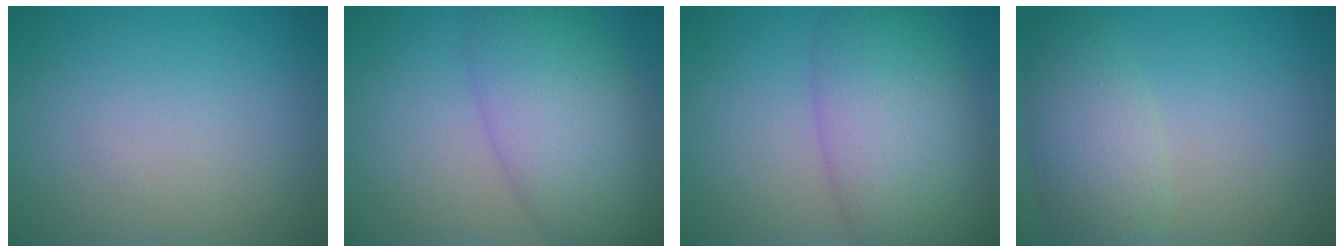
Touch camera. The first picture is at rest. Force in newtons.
{"total": 7.5, "press": 7.5, "slide": 0.3}
{"total": 8.3, "press": 8.3, "slide": 0.3}
{"total": 4.3, "press": 4.3, "slide": 0.2}